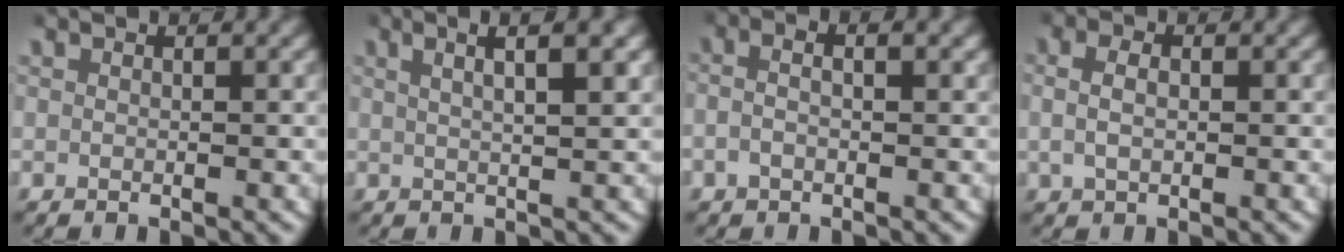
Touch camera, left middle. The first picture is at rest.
{"total": 3.9, "force": [2.3, 0.8, 3.1], "torque": [-0.038, 0.017, 0.032]}
{"total": 1.9, "force": [-0.4, 0.8, 1.7], "torque": [-0.037, 0.003, -0.006]}
{"total": 2.4, "force": [0.2, 1.6, 1.8], "torque": [-0.040, 0.003, 0.004]}